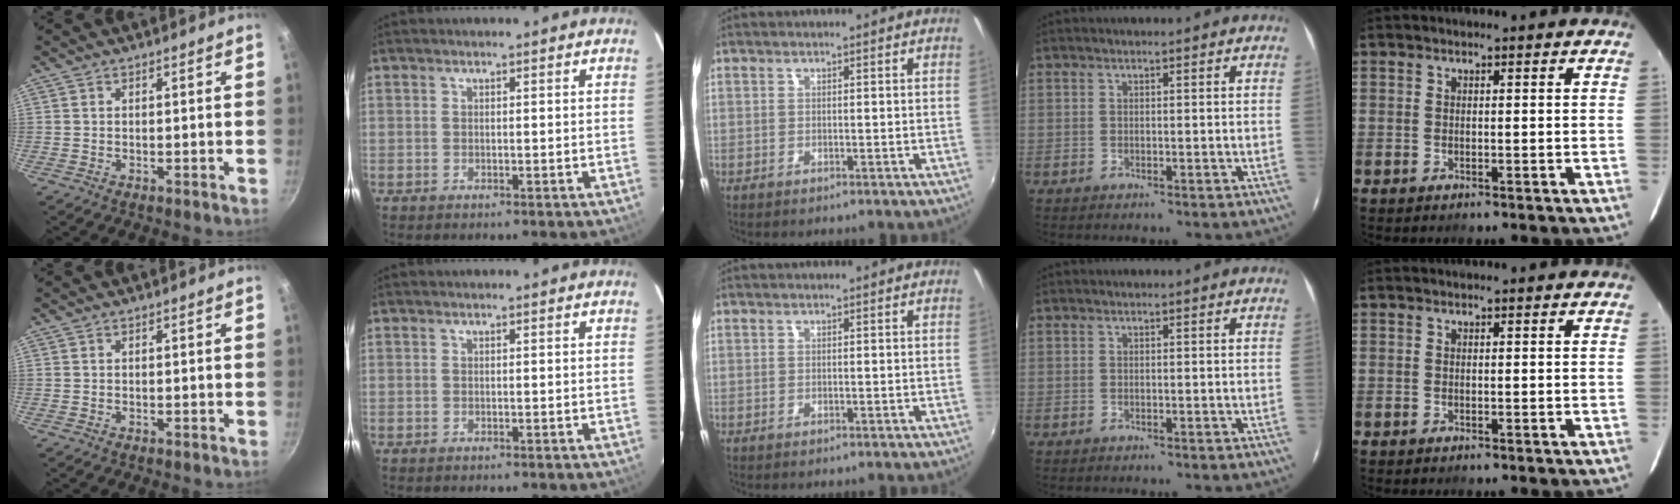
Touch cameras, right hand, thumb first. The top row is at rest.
{}